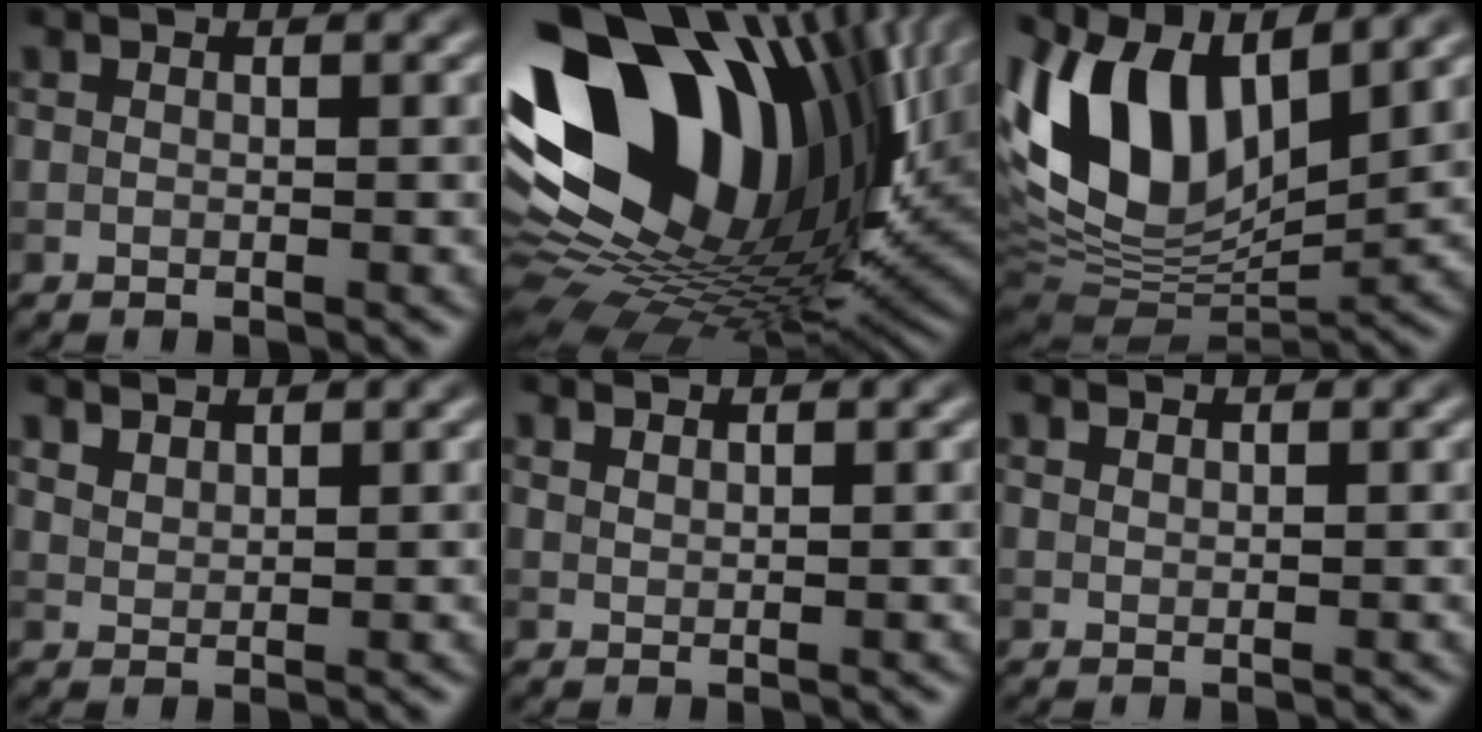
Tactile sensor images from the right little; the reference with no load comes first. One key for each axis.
{"total": 20.5, "fx": 6.6, "fy": 12.6, "fz": 14.8, "tx": -0.277, "ty": 0.008, "tz": 0.120}
{"total": 13.9, "fx": 5.0, "fy": 7.3, "fz": 10.7, "tx": -0.204, "ty": 0.010, "tz": 0.084}
{"total": 1.9, "fx": 1.8, "fy": 0.6, "fz": 0.5, "tx": -0.015, "ty": -0.001, "tz": 0.038}
{"total": 0.9, "fx": 0.8, "fy": 0.1, "fz": 0.3, "tx": -0.006, "ty": -0.004, "tz": 0.014}
{"total": 0.6, "fx": 0.5, "fy": 0.1, "fz": 0.1, "tx": -0.003, "ty": -0.002, "tz": 0.011}